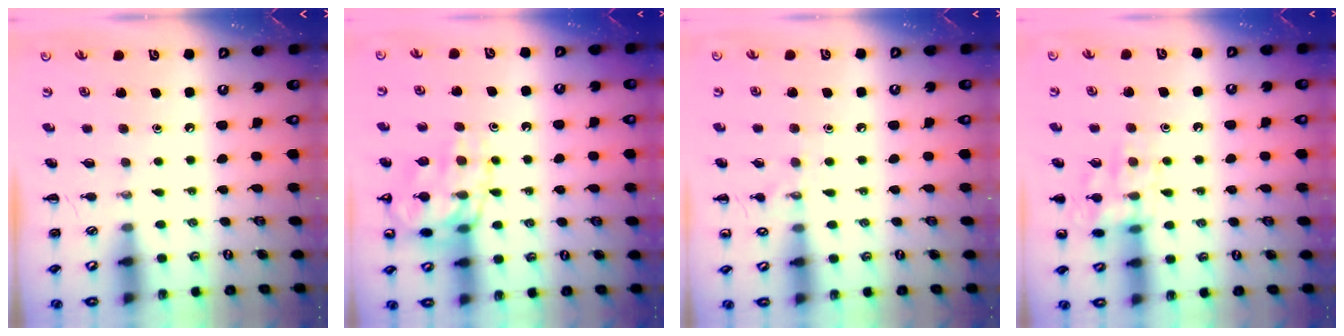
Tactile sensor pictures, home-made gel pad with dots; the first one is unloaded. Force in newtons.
{"total": 15.3, "press": 15.1, "slide": 2.3}
{"total": 6.6, "press": 6.3, "slide": 2.0}
{"total": 12.3, "press": 12.3, "slide": 0.9}